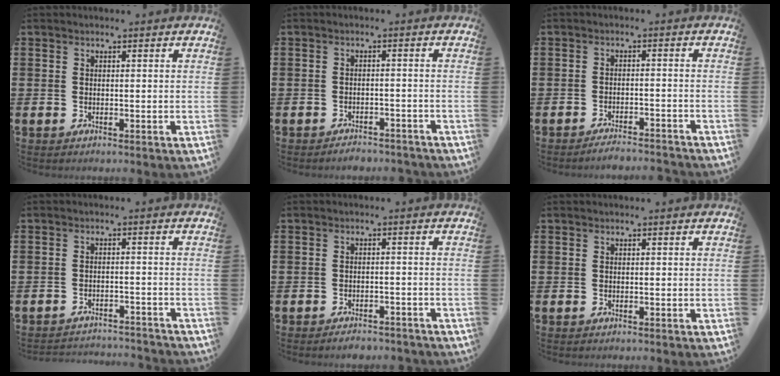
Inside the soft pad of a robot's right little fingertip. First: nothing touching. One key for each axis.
{"total": 1.5, "fx": -1.5, "fy": 0.2, "fz": -0.1, "tx": -0.004, "ty": 0.004, "tz": -0.033}
{"total": 2.3, "fx": -2.2, "fy": -0.1, "fz": 0.4, "tx": -0.009, "ty": 0.004, "tz": -0.044}
{"total": 2.3, "fx": -2.3, "fy": 0.0, "fz": -0.2, "tx": -0.004, "ty": 0.003, "tz": -0.050}
{"total": 1.8, "fx": -1.8, "fy": 0.1, "fz": 0.3, "tx": -0.010, "ty": 0.002, "tz": -0.035}
{"total": 0.0}